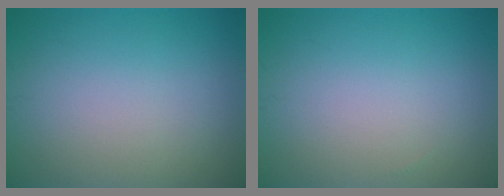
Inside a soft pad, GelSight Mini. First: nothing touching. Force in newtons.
{"total": 0.0}